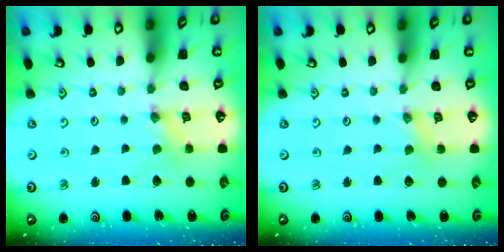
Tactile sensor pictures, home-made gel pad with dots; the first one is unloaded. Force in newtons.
{"total": 1.1, "press": 1.1, "slide": 0.2}